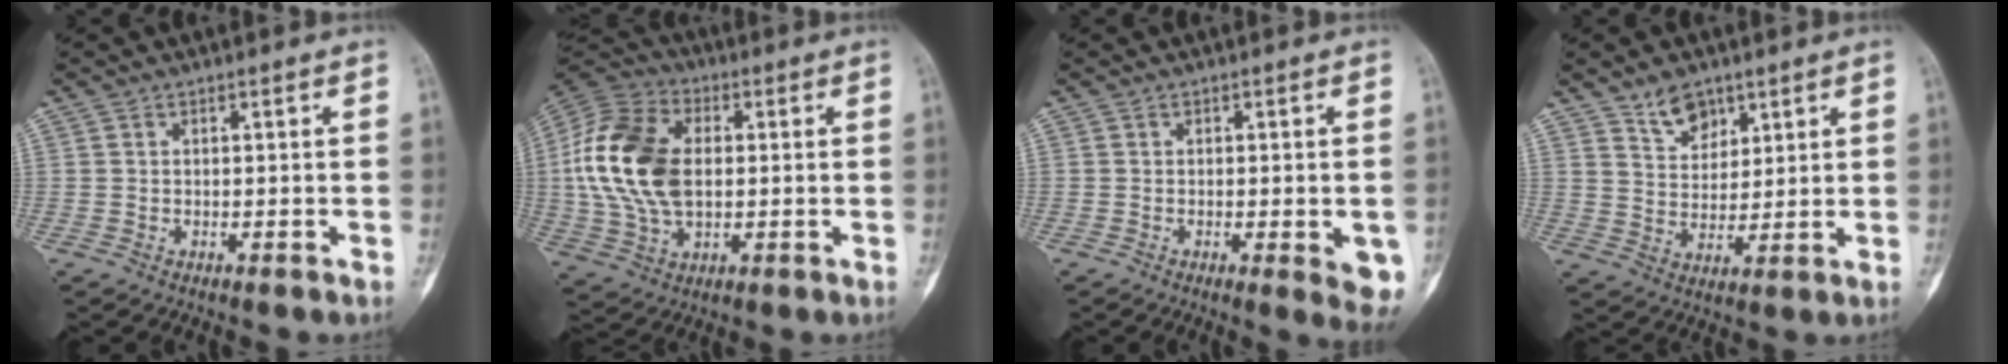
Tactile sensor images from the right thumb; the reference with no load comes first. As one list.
[{"total": 18.8, "force": [1.1, 11.9, 14.5], "torque": [-0.291, 0.011, 0.020]}, {"total": 6.9, "force": [-1.7, 2.0, 6.4], "torque": [-0.065, -0.012, -0.017]}, {"total": 6.3, "force": [4.4, 3.9, 2.4], "torque": [-0.016, -0.034, 0.085]}]